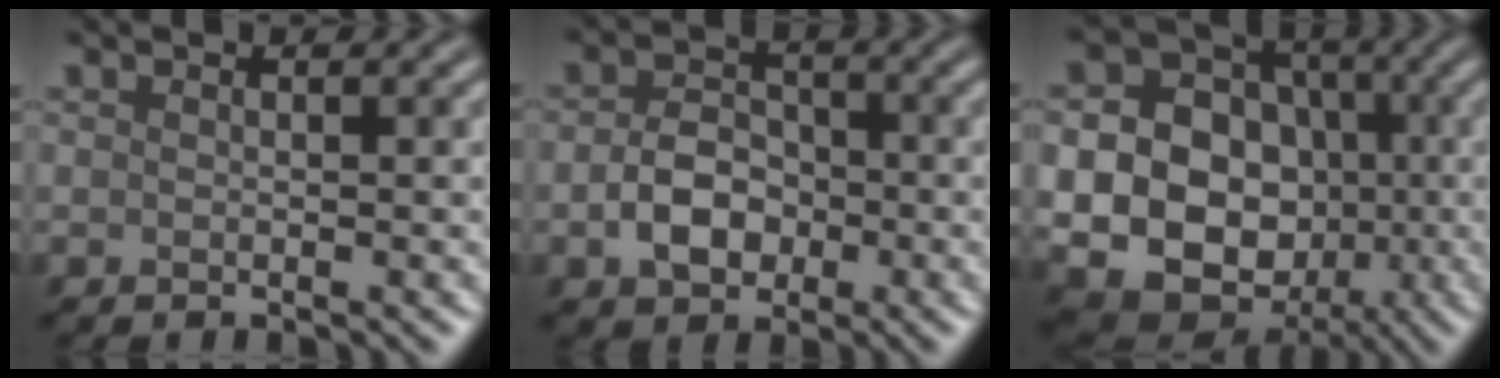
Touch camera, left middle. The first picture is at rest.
{"total": 3.9, "force": [-1.1, 2.9, 2.3], "torque": [-0.041, 0.003, -0.025]}
{"total": 17.0, "force": [-1.6, 15.4, 7.0], "torque": [-0.161, -0.008, -0.043]}